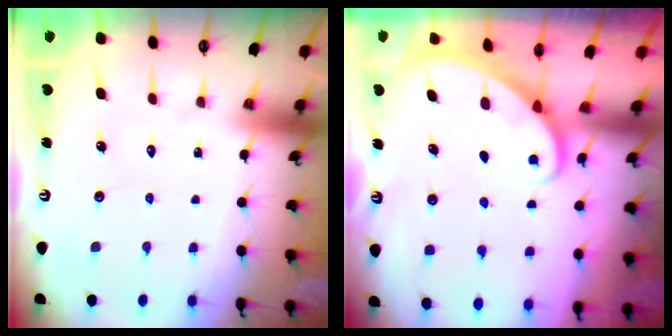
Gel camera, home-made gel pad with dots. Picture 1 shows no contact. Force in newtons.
{"total": 1.9, "press": 1.9, "slide": 0.1}